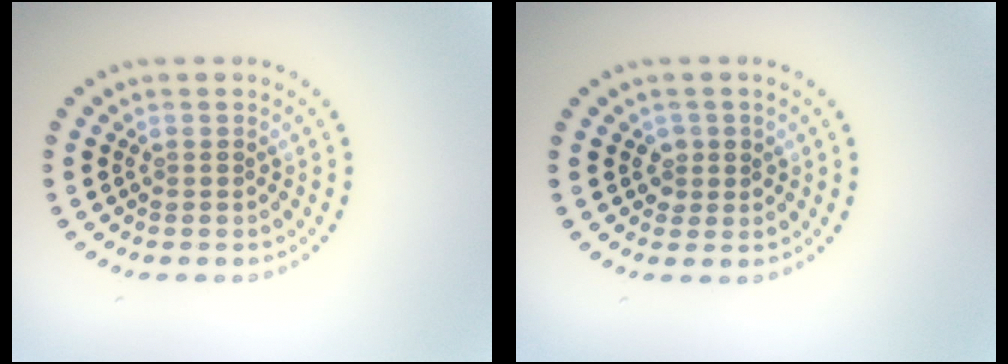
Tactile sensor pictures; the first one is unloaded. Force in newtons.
{"total": 1.1, "press": 1.0, "slide": 0.5}